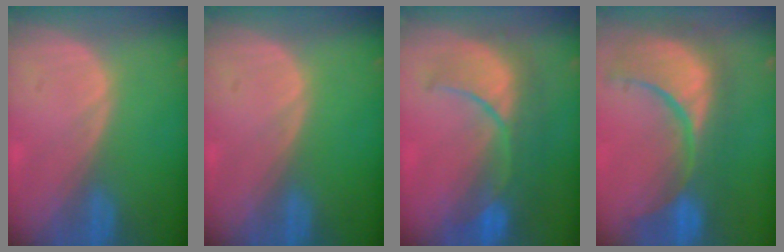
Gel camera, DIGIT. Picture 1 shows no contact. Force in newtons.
{"total": 0.0}
{"total": 10.1, "press": 8.9, "slide": 4.7}
{"total": 13.0, "press": 11.5, "slide": 6.1}